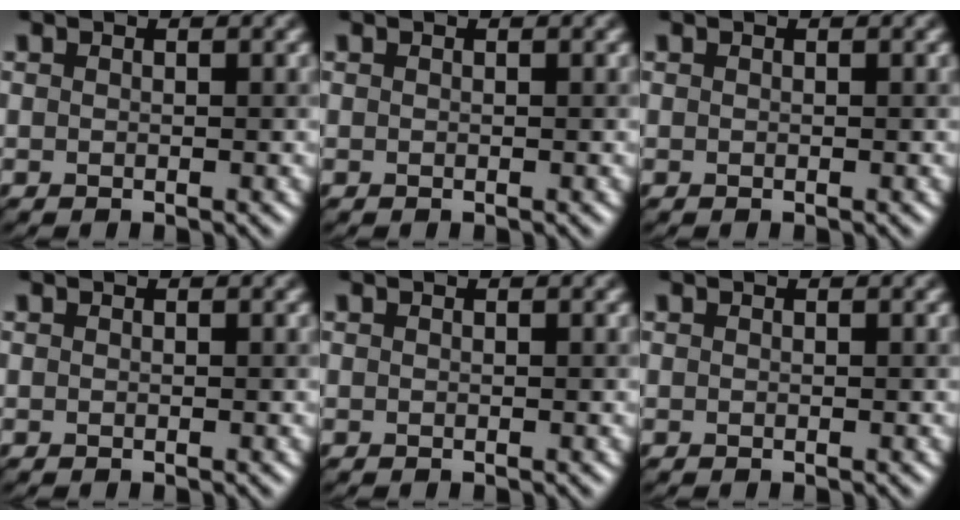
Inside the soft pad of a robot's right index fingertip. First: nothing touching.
{"total": 0.0}
{"total": 0.0}
{"total": 0.0}
{"total": 0.0}
{"total": 0.0}